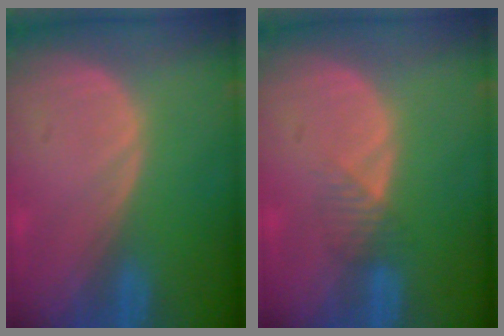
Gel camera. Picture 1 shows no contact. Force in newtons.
{"total": 2.3, "press": 2.1, "slide": 1.0}